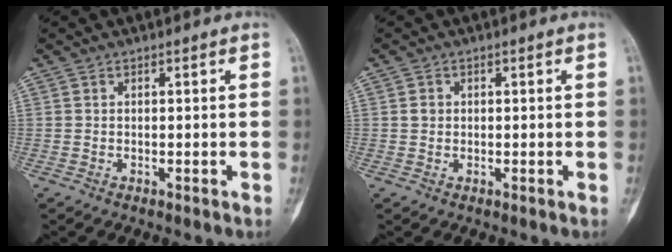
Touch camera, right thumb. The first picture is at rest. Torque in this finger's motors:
{"motor_torque": [-0.08, 0.38, 0.09, -0.19, -0.11]}